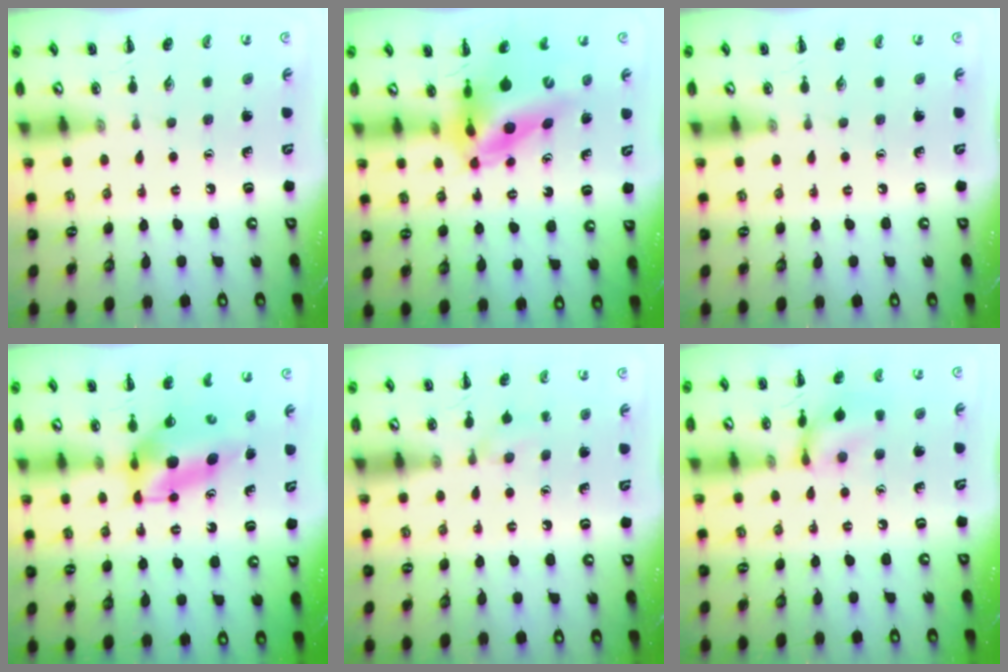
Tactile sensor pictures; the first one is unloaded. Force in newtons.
{"total": 10.0, "press": 9.5, "slide": 3.2}
{"total": 0.0}
{"total": 5.8, "press": 5.7, "slide": 0.8}
{"total": 6.3, "press": 6.0, "slide": 1.9}
{"total": 10.5, "press": 10.4, "slide": 0.8}